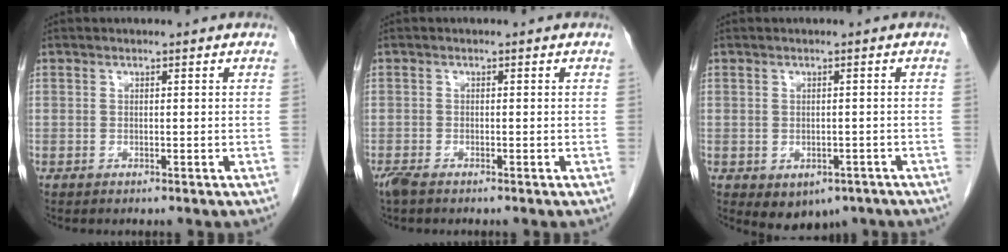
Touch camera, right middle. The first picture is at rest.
{"total": 2.1, "force": [-1.6, 0.5, 1.2], "torque": [-0.033, -0.008, -0.031]}
{"total": 5.3, "force": [-3.1, 3.5, 2.4], "torque": [-0.024, -0.001, -0.032]}